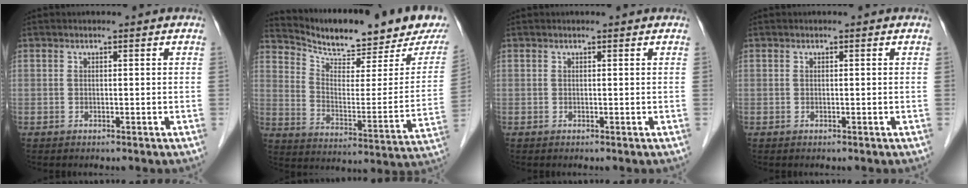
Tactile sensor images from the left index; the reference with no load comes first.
{"total": 20.3, "force": [18.1, 3.3, 8.6], "torque": [-0.139, -0.045, 0.253]}
{"total": 0.7, "force": [0.6, 0.1, 0.1], "torque": [-0.007, 0.005, 0.006]}
{"total": 0.0}